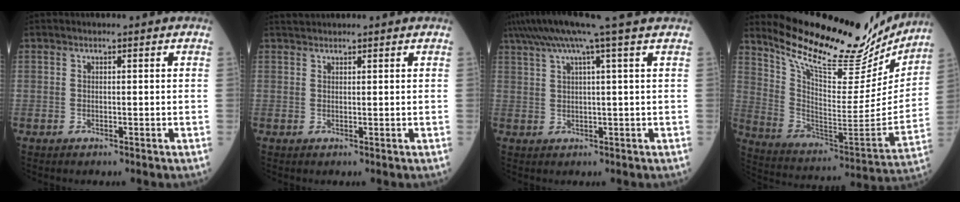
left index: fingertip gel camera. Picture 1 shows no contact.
{"total": 2.0, "force": [2.0, 0.3, 0.3], "torque": [-0.004, 0.026, 0.036]}
{"total": 8.9, "force": [6.2, -2.2, 5.9], "torque": [-0.100, 0.027, 0.089]}
{"total": 25.1, "force": [22.1, 5.9, 10.4], "torque": [-0.174, -0.046, 0.323]}